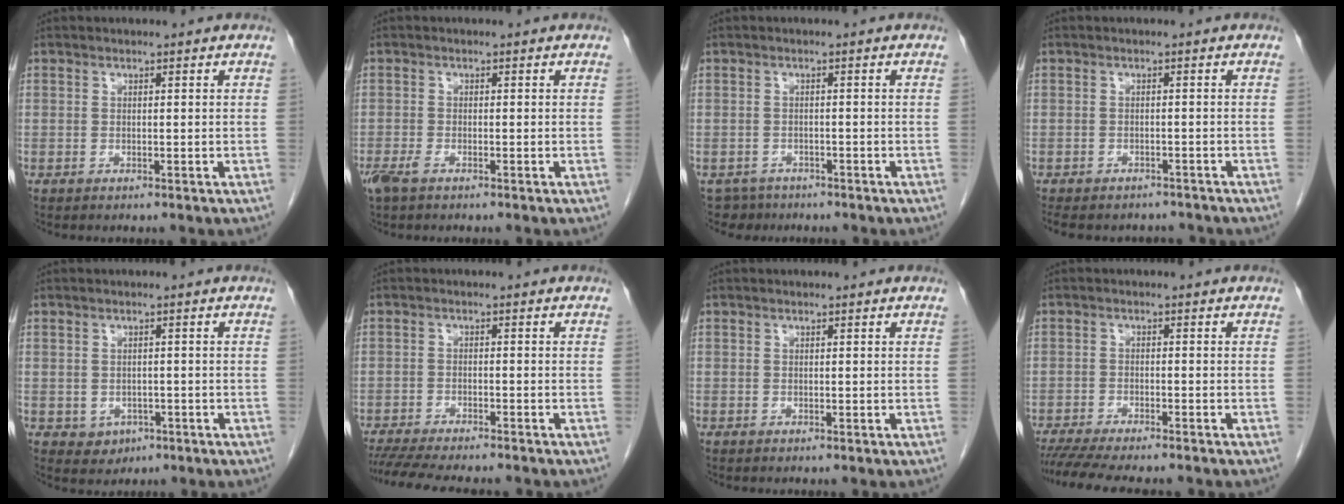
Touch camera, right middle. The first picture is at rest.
{"total": 2.6, "force": [-1.7, 0.9, 1.8], "torque": [-0.042, -0.005, -0.031]}
{"total": 2.9, "force": [-2.3, 1.7, -0.6], "torque": [0.008, 0.003, -0.036]}
{"total": 9.4, "force": [-8.3, 3.6, 2.5], "torque": [-0.049, 0.002, -0.101]}
{"total": 2.5, "force": [-0.9, 2.2, 1.0], "torque": [-0.011, 0.004, -0.001]}
{"total": 12.8, "force": [-11.3, 2.0, 5.7], "torque": [-0.092, -0.015, -0.161]}
{"total": 0.0}
{"total": 11.7, "force": [-10.2, 1.6, 5.5], "torque": [-0.076, -0.013, -0.148]}